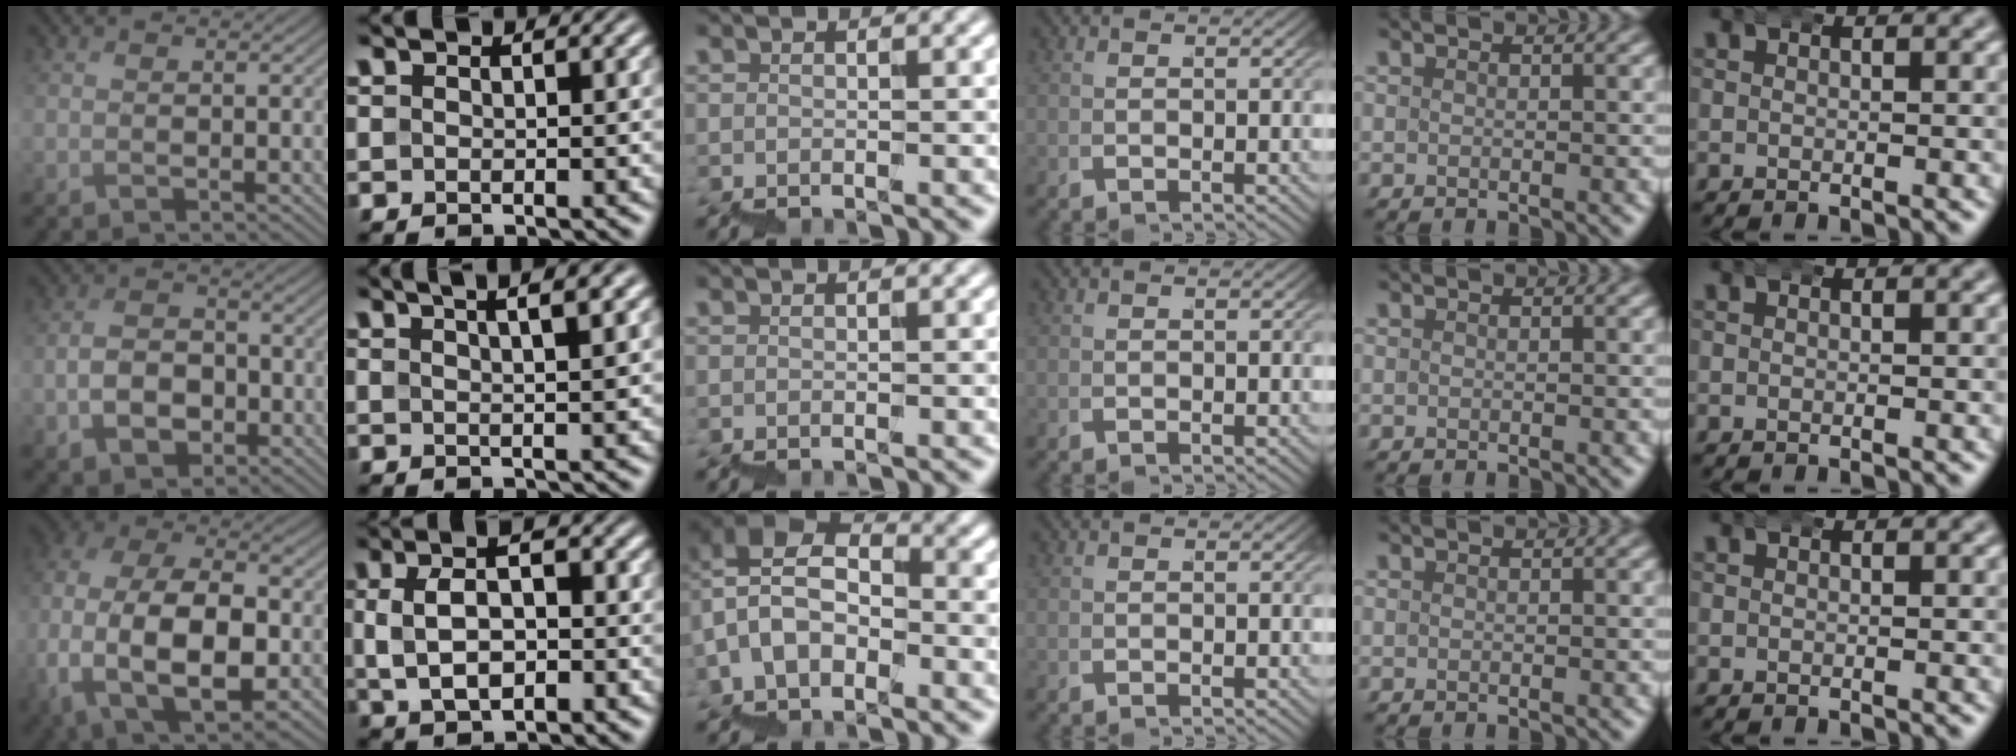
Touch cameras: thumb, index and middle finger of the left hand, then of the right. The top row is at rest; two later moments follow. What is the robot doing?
{"motion": "wrap", "object": "bubble wrap"}